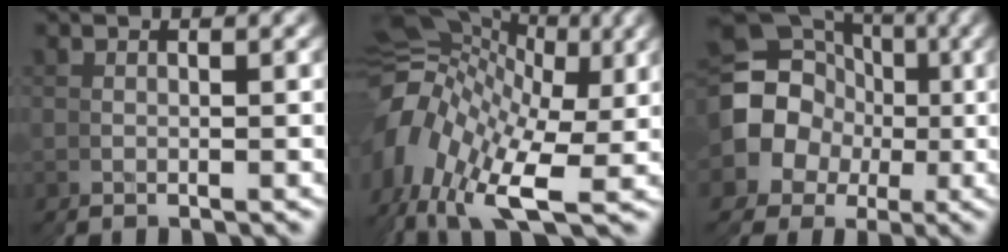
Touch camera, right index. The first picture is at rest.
{"total": 15.8, "force": [3.9, 11.3, 10.4], "torque": [-0.180, 0.020, 0.045]}
{"total": 16.1, "force": [0.9, 14.1, 7.6], "torque": [-0.146, -0.036, 0.020]}